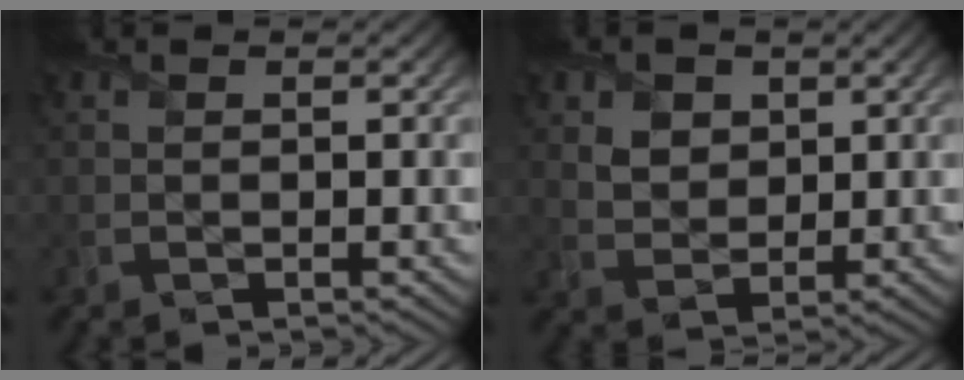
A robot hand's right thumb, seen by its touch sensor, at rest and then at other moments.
{"total": 3.7, "force": [1.7, 2.9, 1.6], "torque": [-0.045, -0.005, 0.029]}